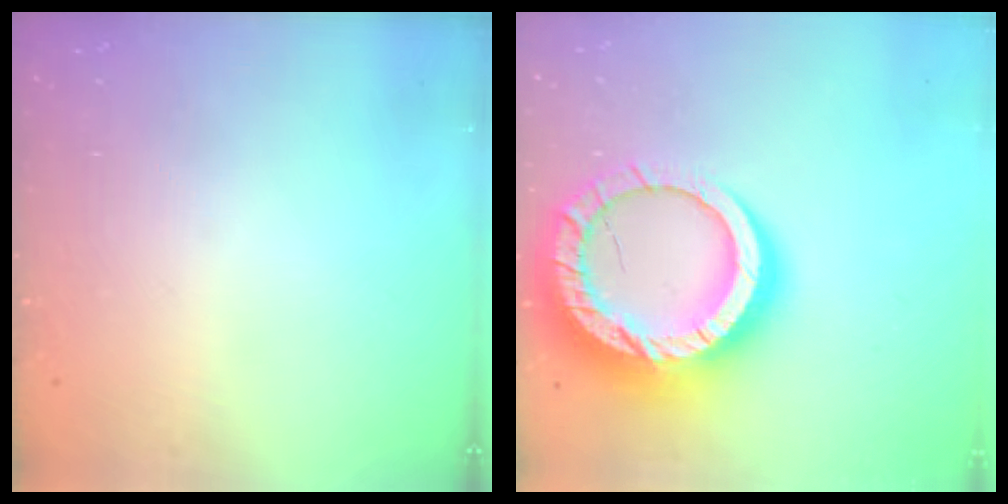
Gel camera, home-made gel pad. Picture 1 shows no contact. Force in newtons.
{"total": 25.6, "press": 25.5, "slide": 2.2}